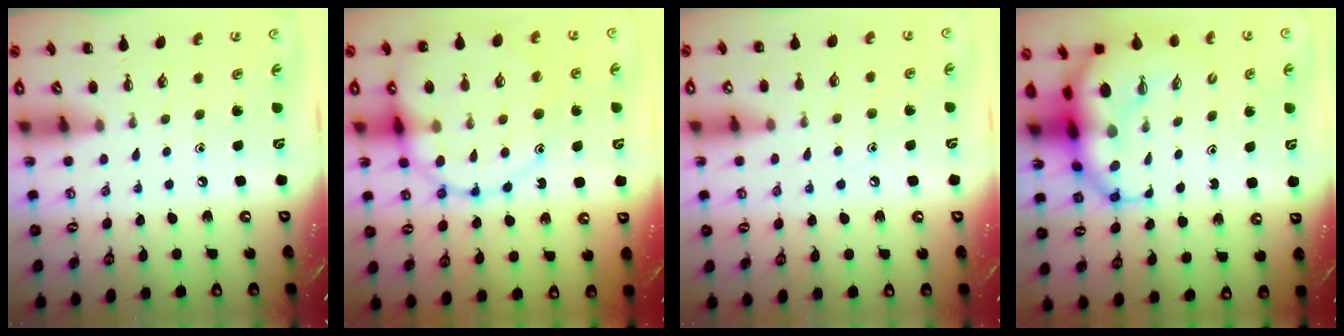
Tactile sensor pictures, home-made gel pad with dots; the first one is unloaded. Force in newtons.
{"total": 16.9, "press": 16.7, "slide": 2.5}
{"total": 7.4, "press": 7.2, "slide": 1.8}
{"total": 11.4, "press": 11.0, "slide": 3.1}